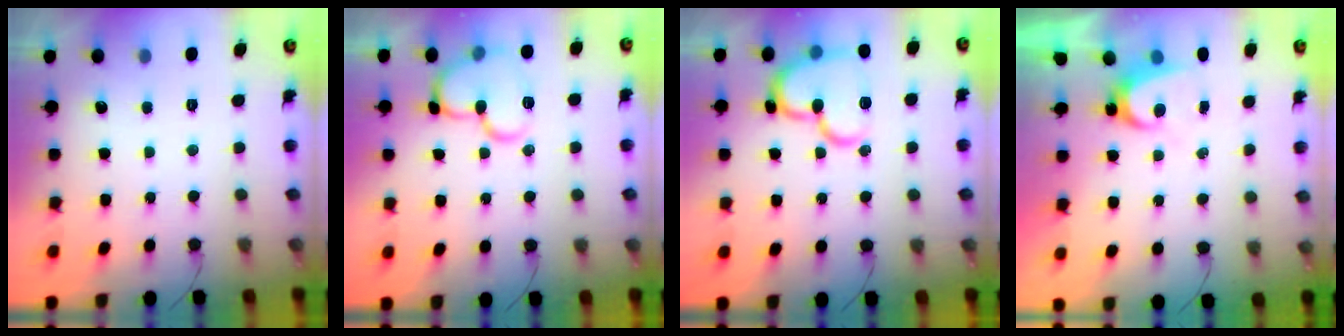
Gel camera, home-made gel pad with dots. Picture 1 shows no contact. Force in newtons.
{"total": 13.3, "press": 13.3, "slide": 1.0}
{"total": 18.0, "press": 18.0, "slide": 1.6}
{"total": 5.7, "press": 5.7, "slide": 0.4}